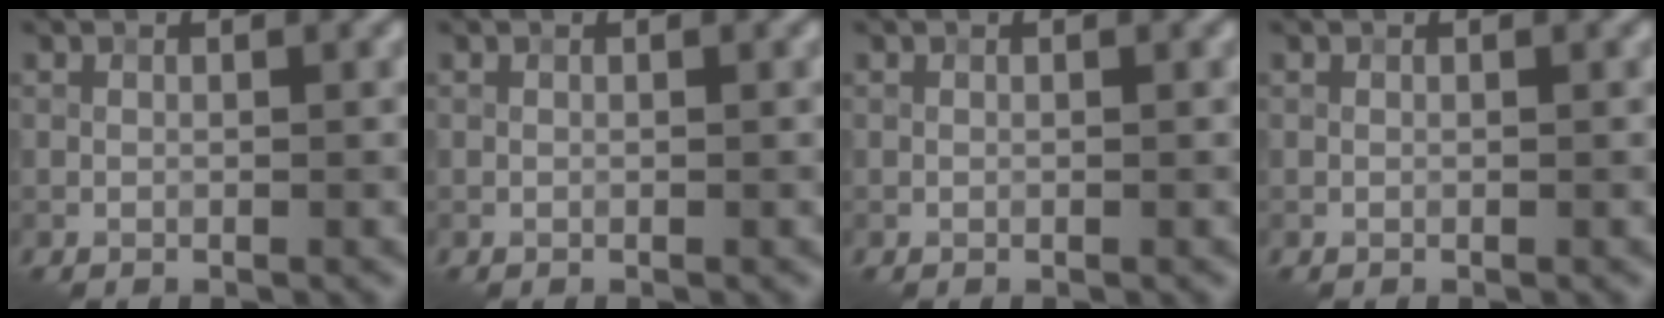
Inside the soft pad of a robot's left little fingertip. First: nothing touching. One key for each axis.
{"total": 0.0}
{"total": 0.0}
{"total": 0.0}